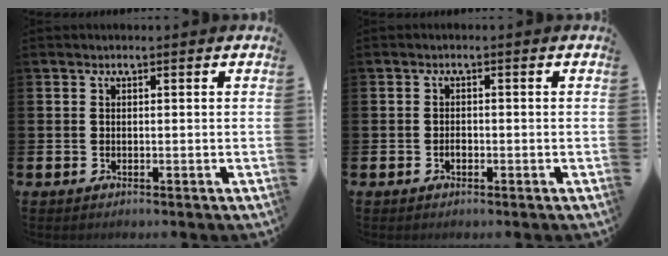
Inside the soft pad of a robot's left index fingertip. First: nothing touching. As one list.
[{"total": 1.2, "force": [-0.5, 0.7, 0.8], "torque": [-0.012, 0.001, -0.011]}]